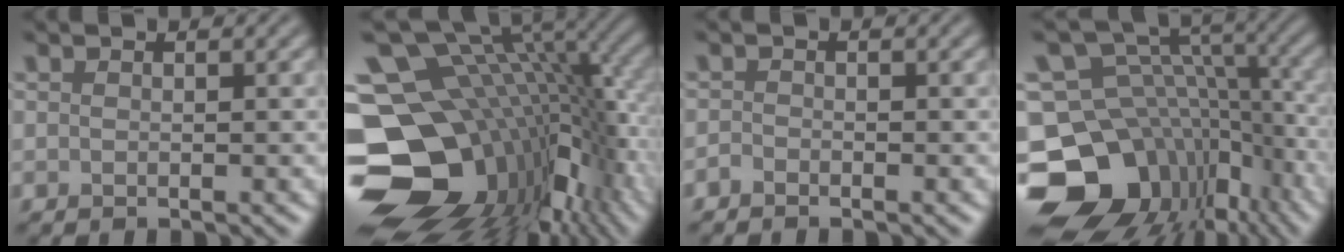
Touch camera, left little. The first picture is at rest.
{"total": 19.2, "force": [-3.1, 13.3, 13.5], "torque": [-0.252, -0.022, -0.020]}
{"total": 0.7, "force": [-0.6, 0.2, 0.2], "torque": [-0.002, -0.003, -0.014]}
{"total": 16.3, "force": [-7.4, 12.1, 8.1], "torque": [-0.161, 0.004, -0.092]}